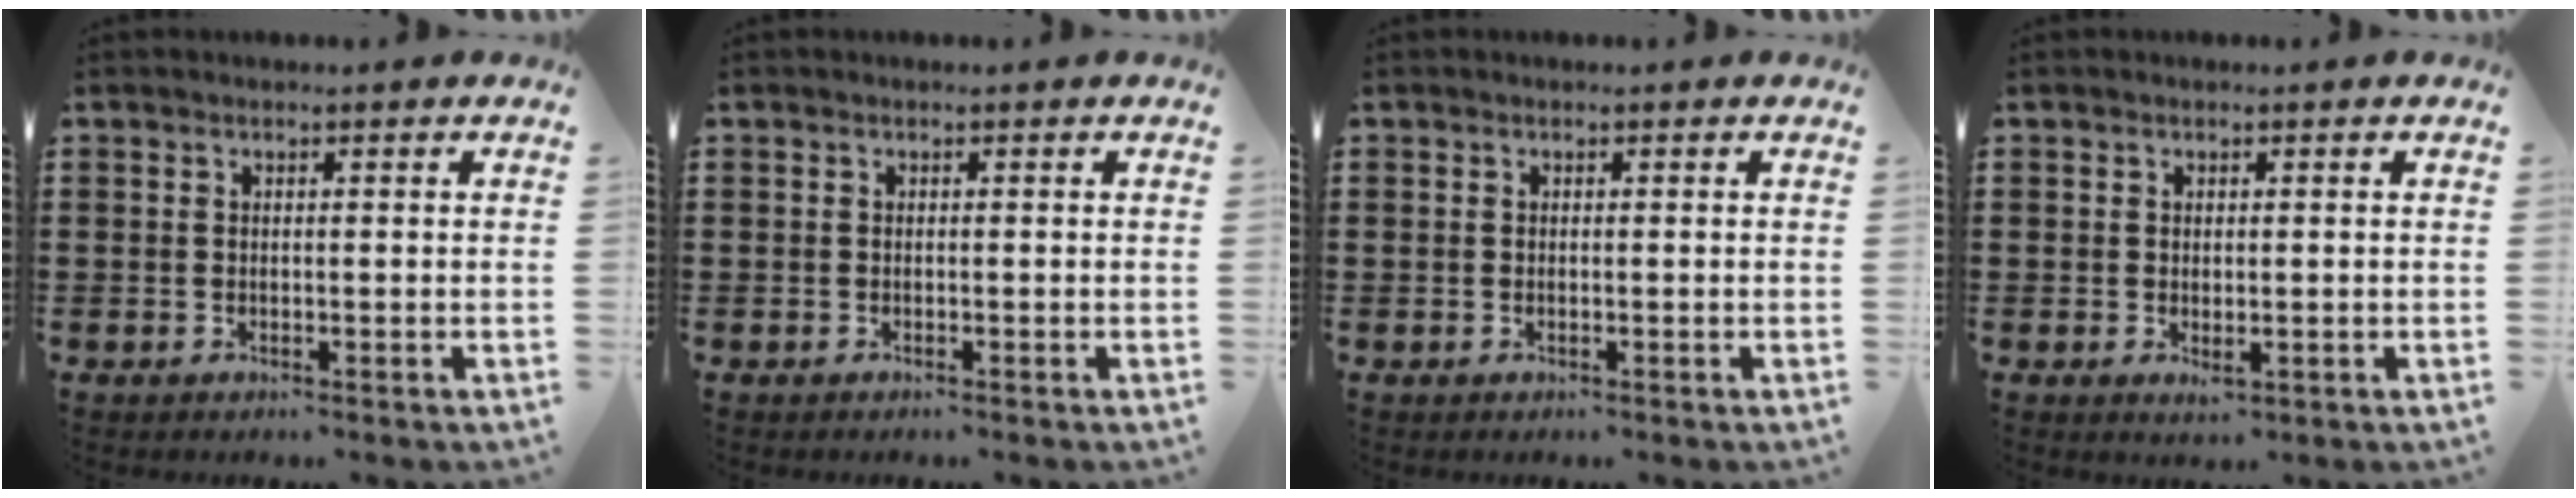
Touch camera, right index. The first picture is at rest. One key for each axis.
{"total": 0.0}
{"total": 0.0}
{"total": 1.2, "fx": 0.0, "fy": 0.7, "fz": 1.0, "tx": -0.019, "ty": 0.000, "tz": 0.001}